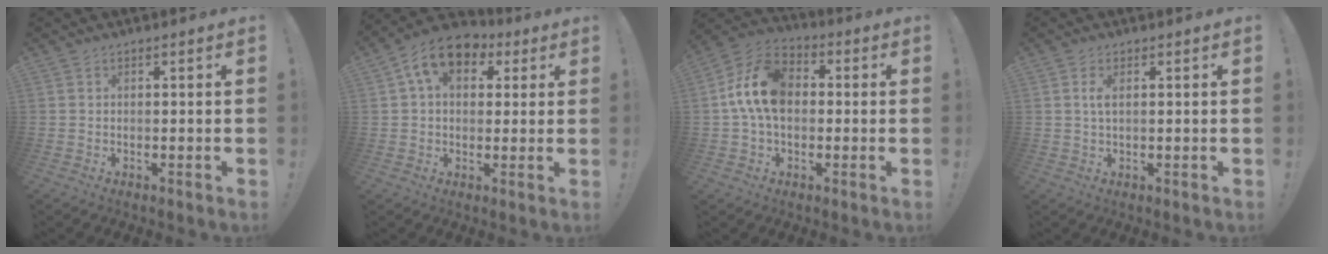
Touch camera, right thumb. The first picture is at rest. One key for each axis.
{"total": 11.6, "fx": 4.9, "fy": 7.7, "fz": 7.1, "tx": -0.114, "ty": -0.010, "tz": 0.095}
{"total": 14.8, "fx": 1.3, "fy": 10.3, "fz": 10.6, "tx": -0.190, "ty": 0.016, "tz": 0.024}
{"total": 2.1, "fx": 0.5, "fy": 1.0, "fz": 1.7, "tx": -0.033, "ty": 0.001, "tz": 0.008}